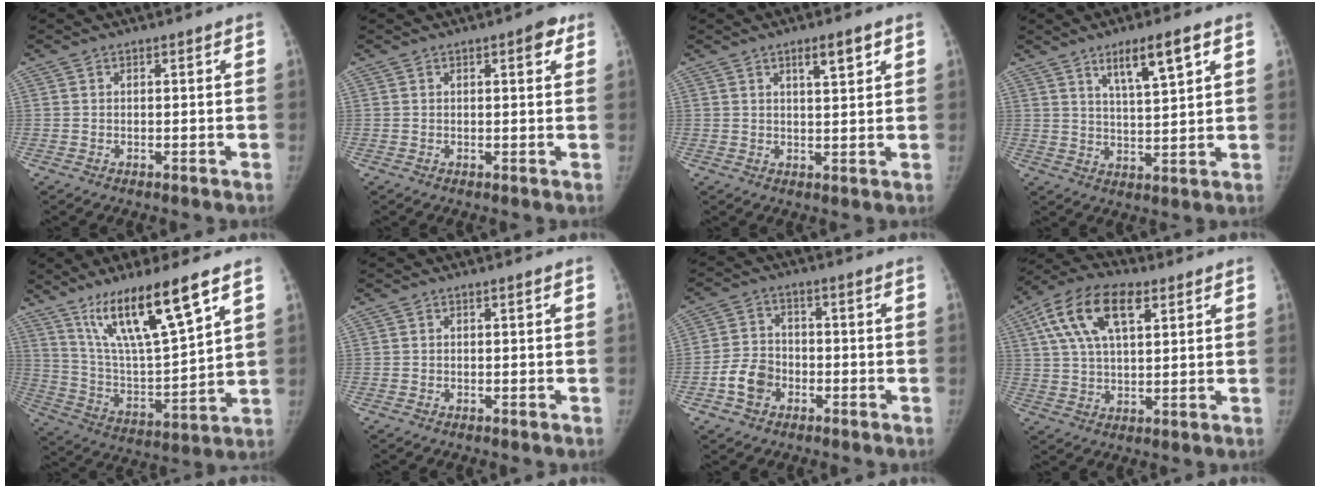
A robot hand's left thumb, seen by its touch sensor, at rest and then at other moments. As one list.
[{"total": 2.7, "force": [1.4, 1.0, 2.1], "torque": [-0.020, -0.002, 0.013]}, {"total": 4.3, "force": [2.3, 1.1, 3.4], "torque": [-0.045, -0.011, 0.037]}, {"total": 8.3, "force": [4.6, 1.5, 6.7], "torque": [-0.109, -0.023, 0.081]}, {"total": 18.8, "force": [11.9, 3.2, 14.3], "torque": [-0.242, -0.056, 0.227]}, {"total": 0.0}, {"total": 6.5, "force": [-2.8, 5.0, 3.1], "torque": [-0.044, 0.024, -0.052]}, {"total": 14.1, "force": [5.9, 7.1, 10.7], "torque": [-0.193, 0.012, 0.101]}]